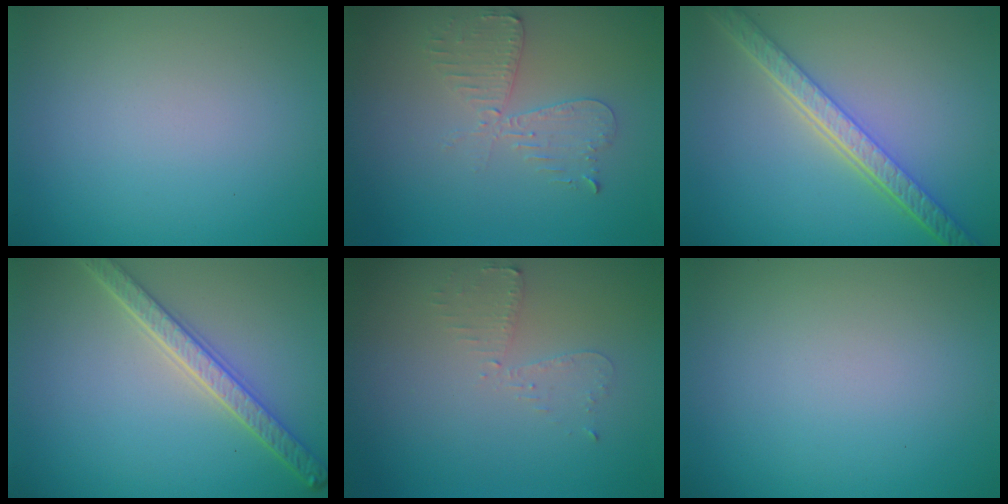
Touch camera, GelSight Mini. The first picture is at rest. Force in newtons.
{"total": 2.6, "press": 2.5, "slide": 0.5}
{"total": 5.6, "press": 4.3, "slide": 3.6}
{"total": 4.2, "press": 3.5, "slide": 2.3}
{"total": 1.9, "press": 1.9, "slide": 0.4}
{"total": 0.0}